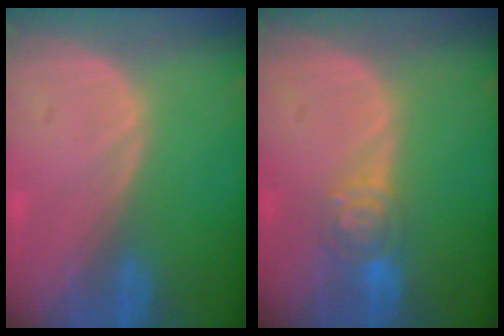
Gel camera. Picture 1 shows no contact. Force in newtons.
{"total": 4.7, "press": 4.2, "slide": 2.1}